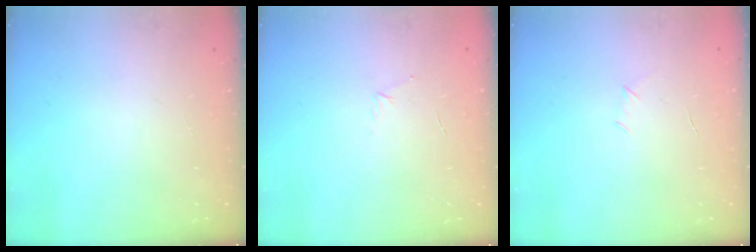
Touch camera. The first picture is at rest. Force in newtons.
{"total": 3.2, "press": 3.1, "slide": 0.8}
{"total": 3.0, "press": 2.9, "slide": 0.8}